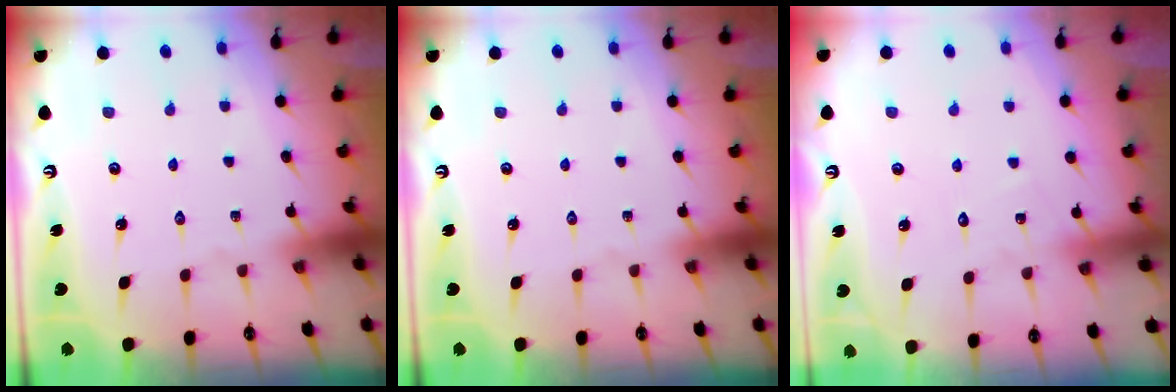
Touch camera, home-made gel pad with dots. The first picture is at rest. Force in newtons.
{"total": 0.0}
{"total": 4.4, "press": 4.4, "slide": 0.5}